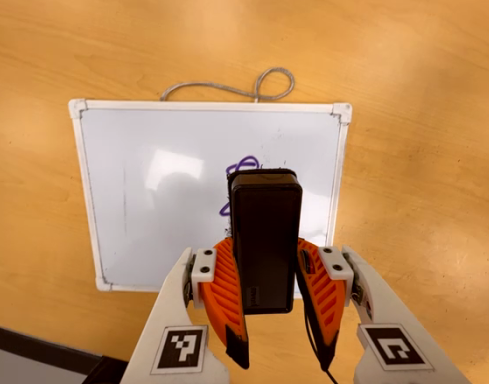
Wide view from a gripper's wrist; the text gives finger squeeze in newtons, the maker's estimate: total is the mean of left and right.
{"total": 9.9, "left": 8.6, "right": 11.2}